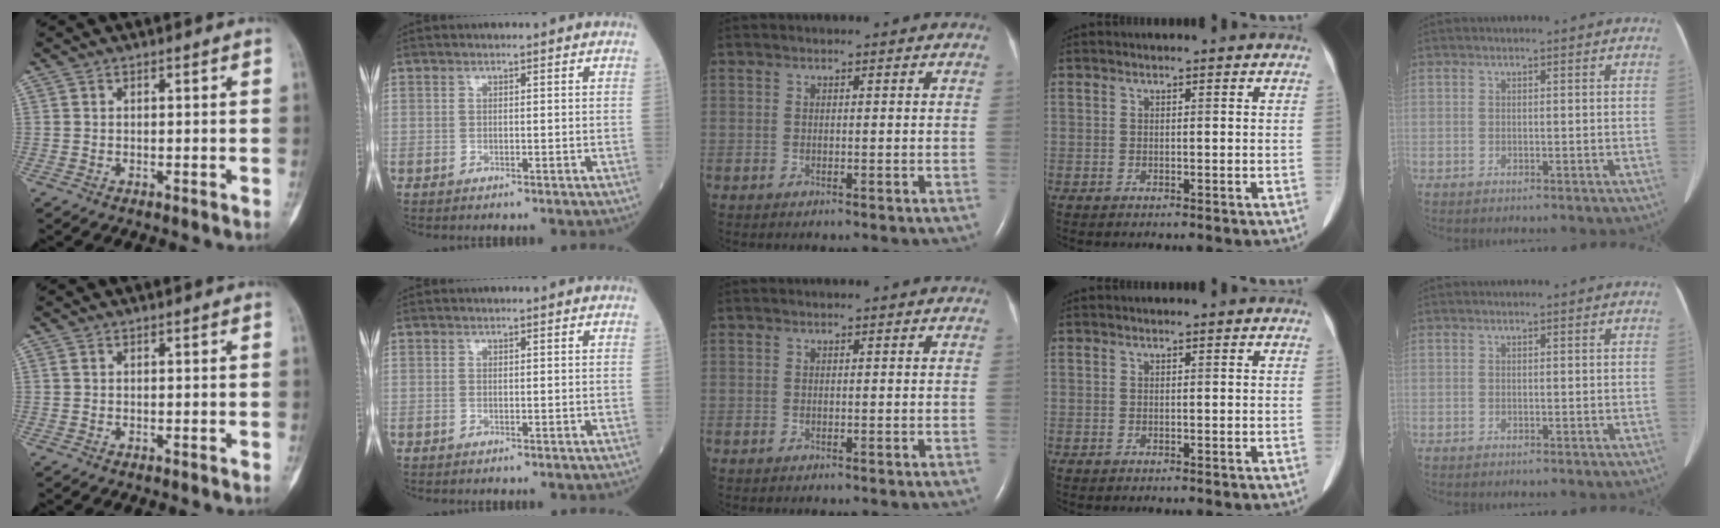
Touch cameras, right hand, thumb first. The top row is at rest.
{}